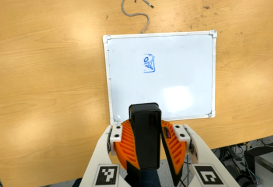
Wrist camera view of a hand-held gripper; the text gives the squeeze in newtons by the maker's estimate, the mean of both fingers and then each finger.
{"total": 11.0, "left": 10.9, "right": 11.1}